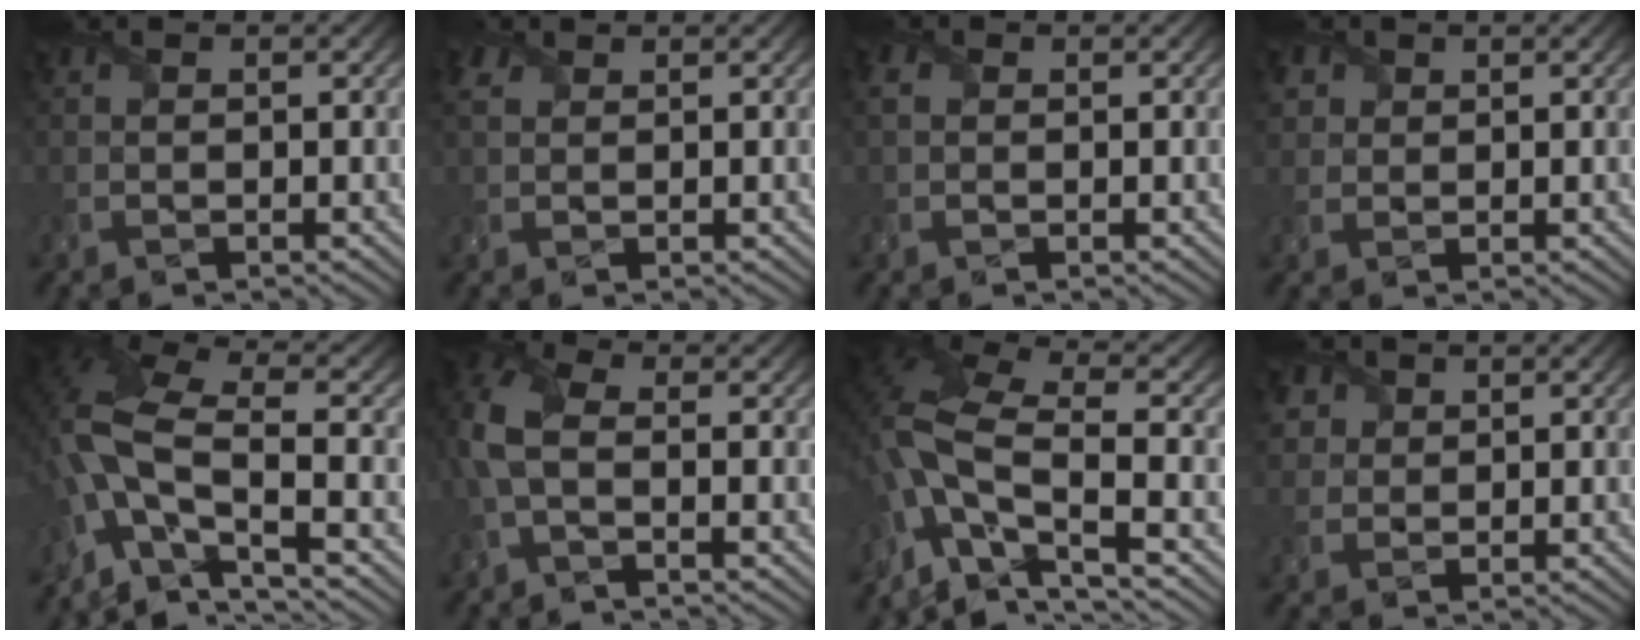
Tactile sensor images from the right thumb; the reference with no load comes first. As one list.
[{"total": 2.2, "force": [1.5, 1.3, 1.0], "torque": [-0.029, 0.011, 0.028]}, {"total": 1.8, "force": [0.6, 1.4, 0.9], "torque": [-0.024, 0.006, 0.008]}, {"total": 2.8, "force": [1.3, 2.3, 0.8], "torque": [-0.029, 0.001, 0.028]}, {"total": 11.9, "force": [-4.1, 4.6, 10.1], "torque": [-0.234, -0.010, -0.083]}, {"total": 5.6, "force": [-0.5, 3.1, 4.7], "torque": [-0.125, 0.005, -0.022]}, {"total": 12.2, "force": [-4.9, 4.9, 10.1], "torque": [-0.235, -0.015, -0.096]}, {"total": 3.6, "force": [1.9, 2.9, 1.1], "torque": [-0.041, -0.003, 0.043]}]